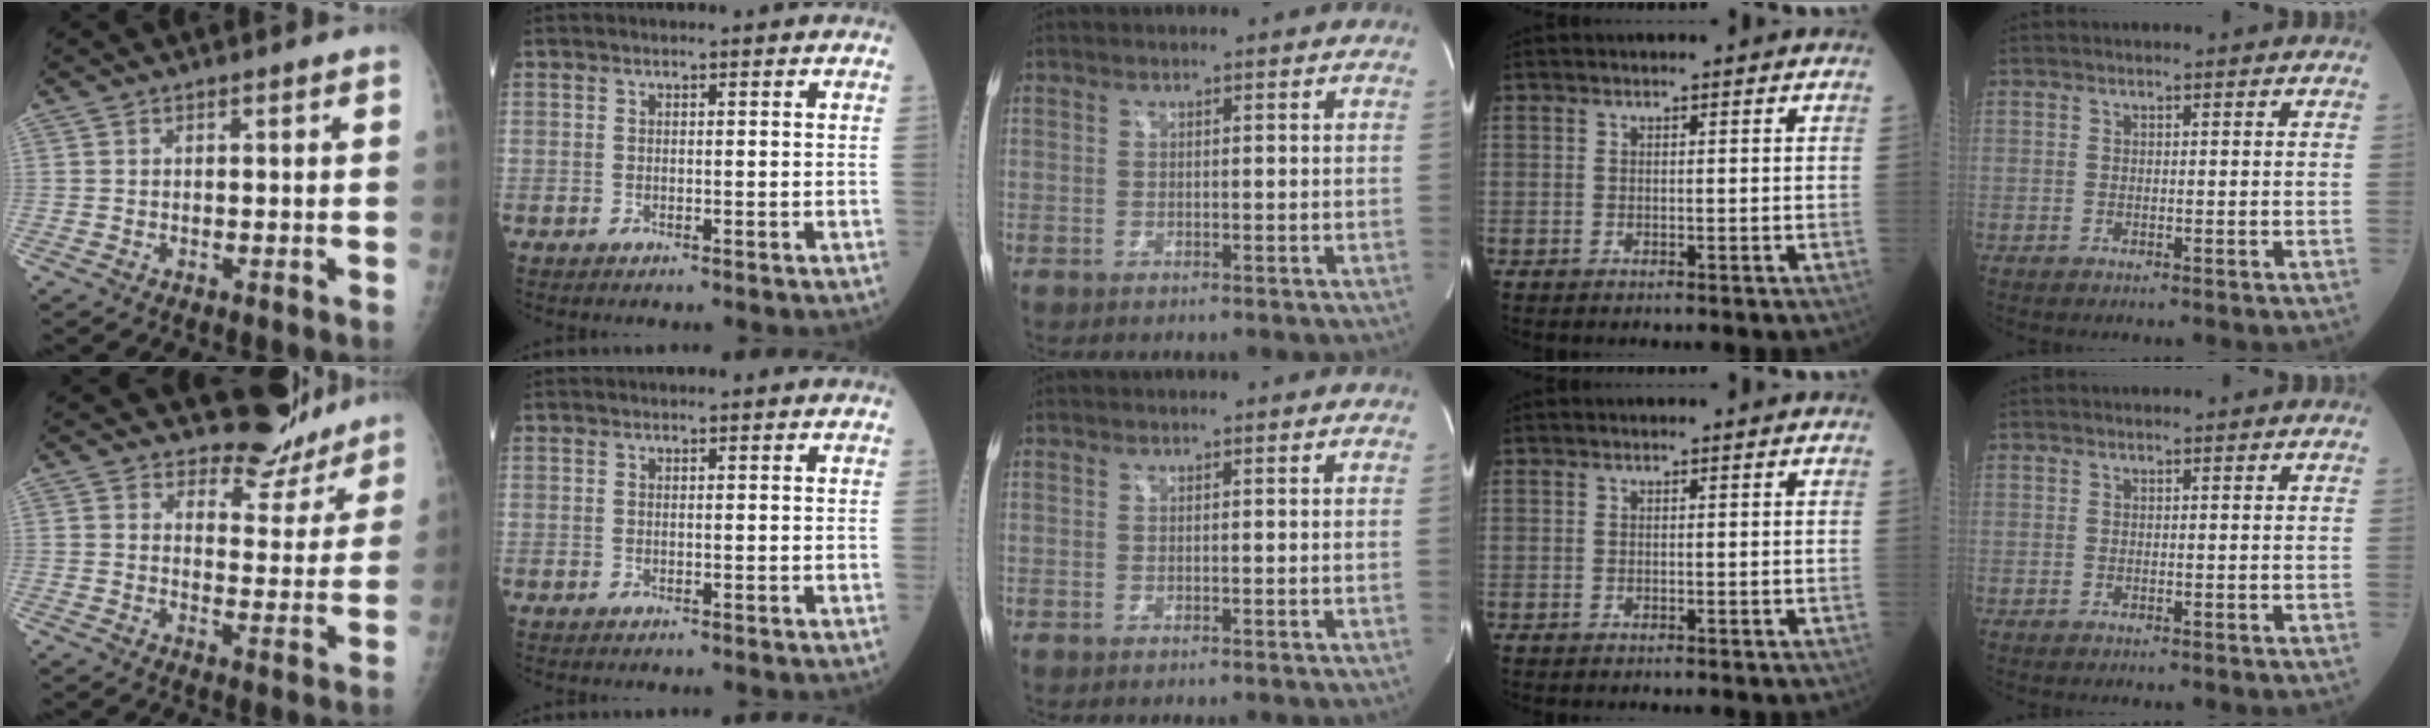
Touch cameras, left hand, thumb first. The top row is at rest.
{"thumb": {"total": 8.9, "force": [8.2, 3.5, 0.3], "torque": [0.032, -0.081, 0.104]}}